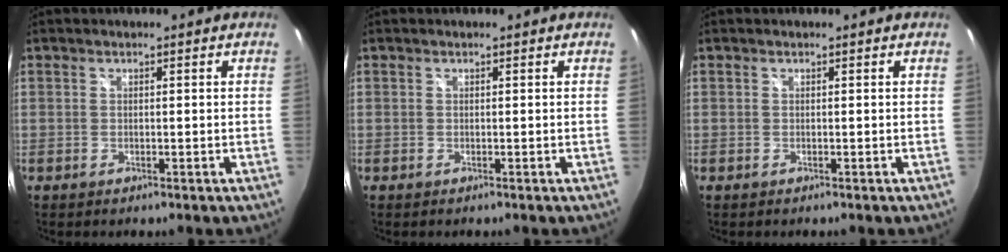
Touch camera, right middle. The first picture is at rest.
{"total": 0.0}
{"total": 0.0}